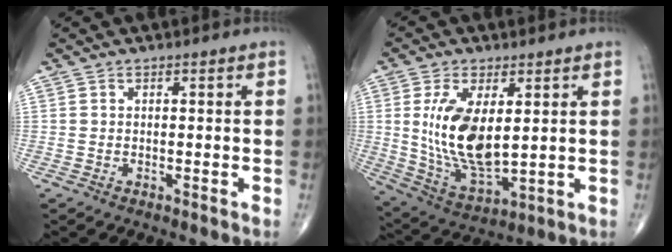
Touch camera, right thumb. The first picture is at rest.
{"total": 14.6, "force": [2.5, 6.9, 12.6], "torque": [-0.236, -0.024, 0.064]}